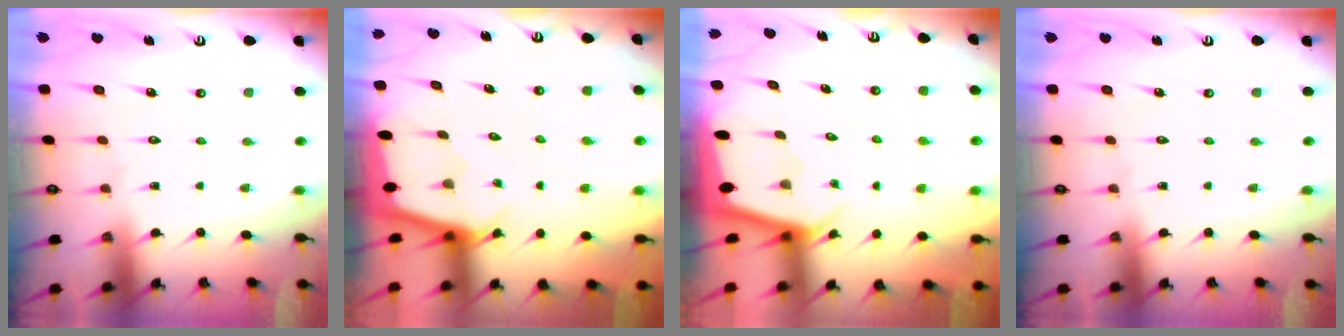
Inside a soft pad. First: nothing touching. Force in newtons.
{"total": 2.3, "press": 2.3, "slide": 0.1}
{"total": 1.9, "press": 1.9, "slide": 0.1}
{"total": 0.0}